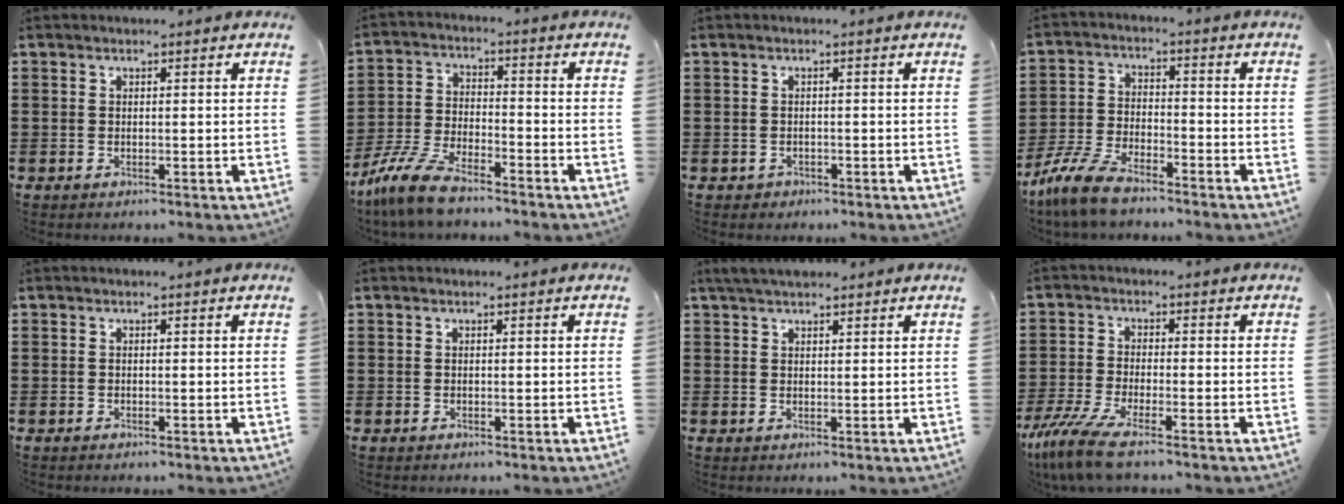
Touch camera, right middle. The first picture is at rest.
{"total": 8.7, "force": [-7.4, 1.4, 4.3], "torque": [-0.100, 0.005, -0.146]}
{"total": 0.6, "force": [-0.4, 0.4, 0.1], "torque": [-0.004, 0.000, -0.009]}
{"total": 7.8, "force": [-6.7, 1.5, 3.6], "torque": [-0.092, 0.000, -0.134]}
{"total": 0.0}
{"total": 0.0}
{"total": 2.5, "force": [2.2, 0.7, 0.9], "torque": [-0.023, 0.005, 0.042]}
{"total": 7.0, "force": [-5.1, 1.0, 4.6], "torque": [-0.115, -0.020, -0.101]}